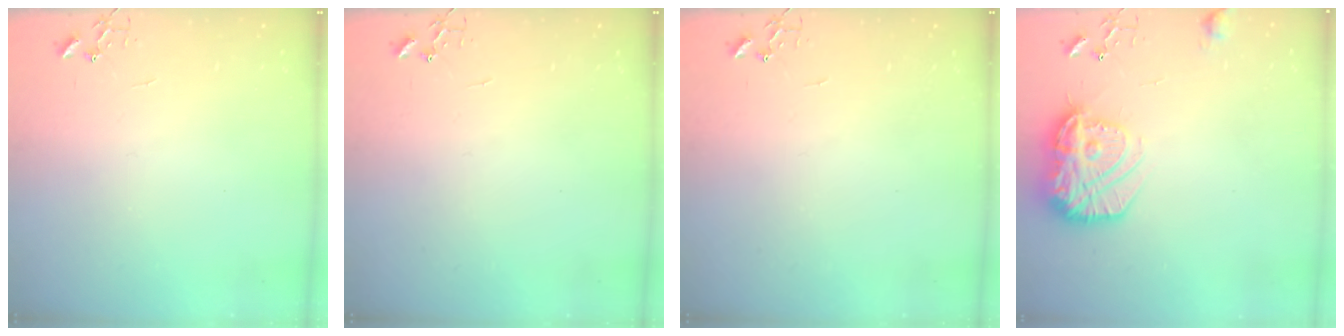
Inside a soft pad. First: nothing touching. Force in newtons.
{"total": 0.0}
{"total": 0.0}
{"total": 18.5, "press": 18.5, "slide": 1.4}